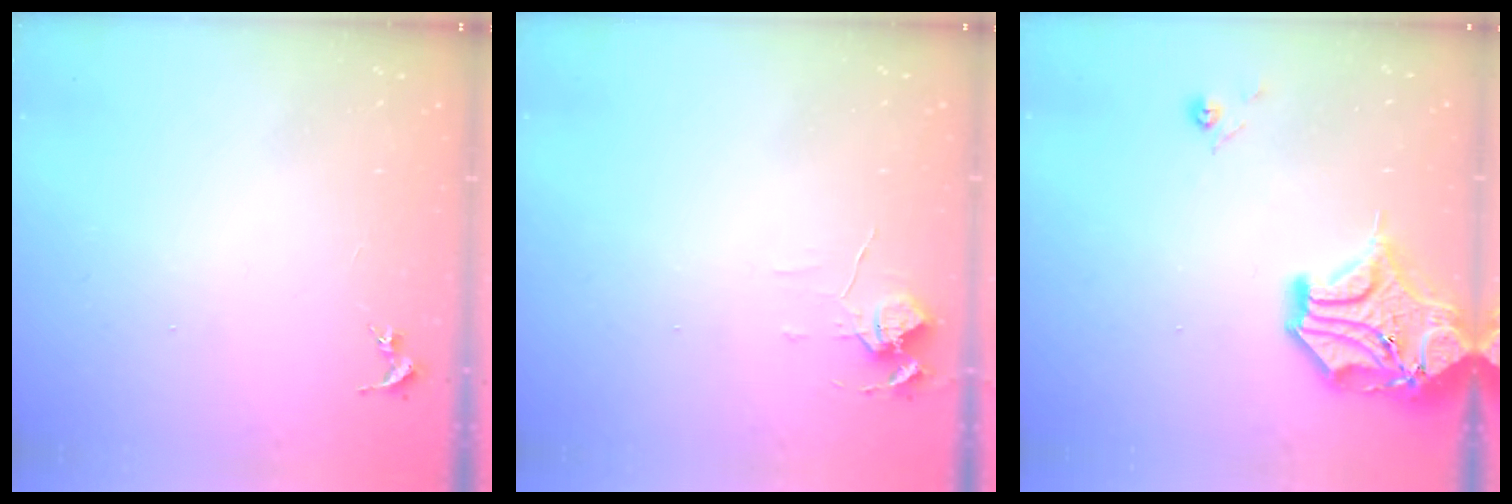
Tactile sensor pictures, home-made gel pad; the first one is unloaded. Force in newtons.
{"total": 6.8, "press": 6.8, "slide": 0.5}
{"total": 16.2, "press": 16.0, "slide": 2.6}